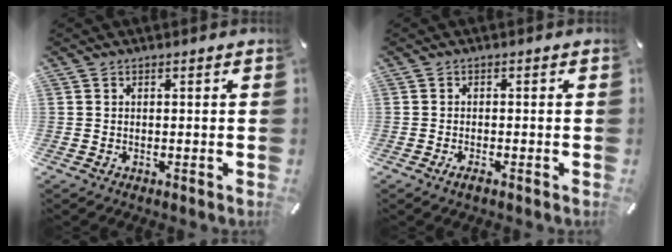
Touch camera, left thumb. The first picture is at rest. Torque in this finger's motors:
{"motor_torque": [0.28, 0.27, 0.00, 0.03, 0.00]}